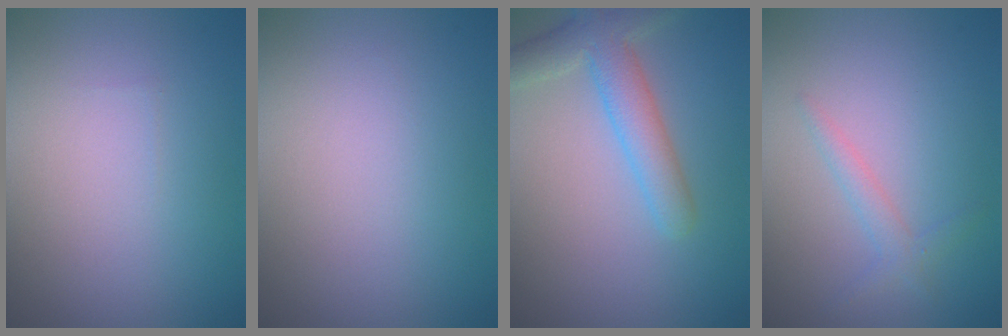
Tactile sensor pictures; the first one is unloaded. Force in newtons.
{"total": 0.0}
{"total": 4.3, "press": 4.3, "slide": 0.3}
{"total": 1.5, "press": 1.5, "slide": 0.1}